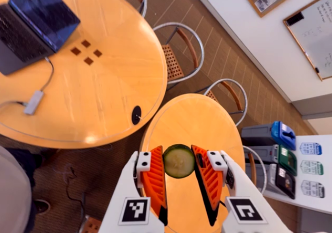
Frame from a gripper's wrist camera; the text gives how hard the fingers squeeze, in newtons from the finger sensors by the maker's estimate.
{"total": 7.8, "left": 8.0, "right": 7.6}